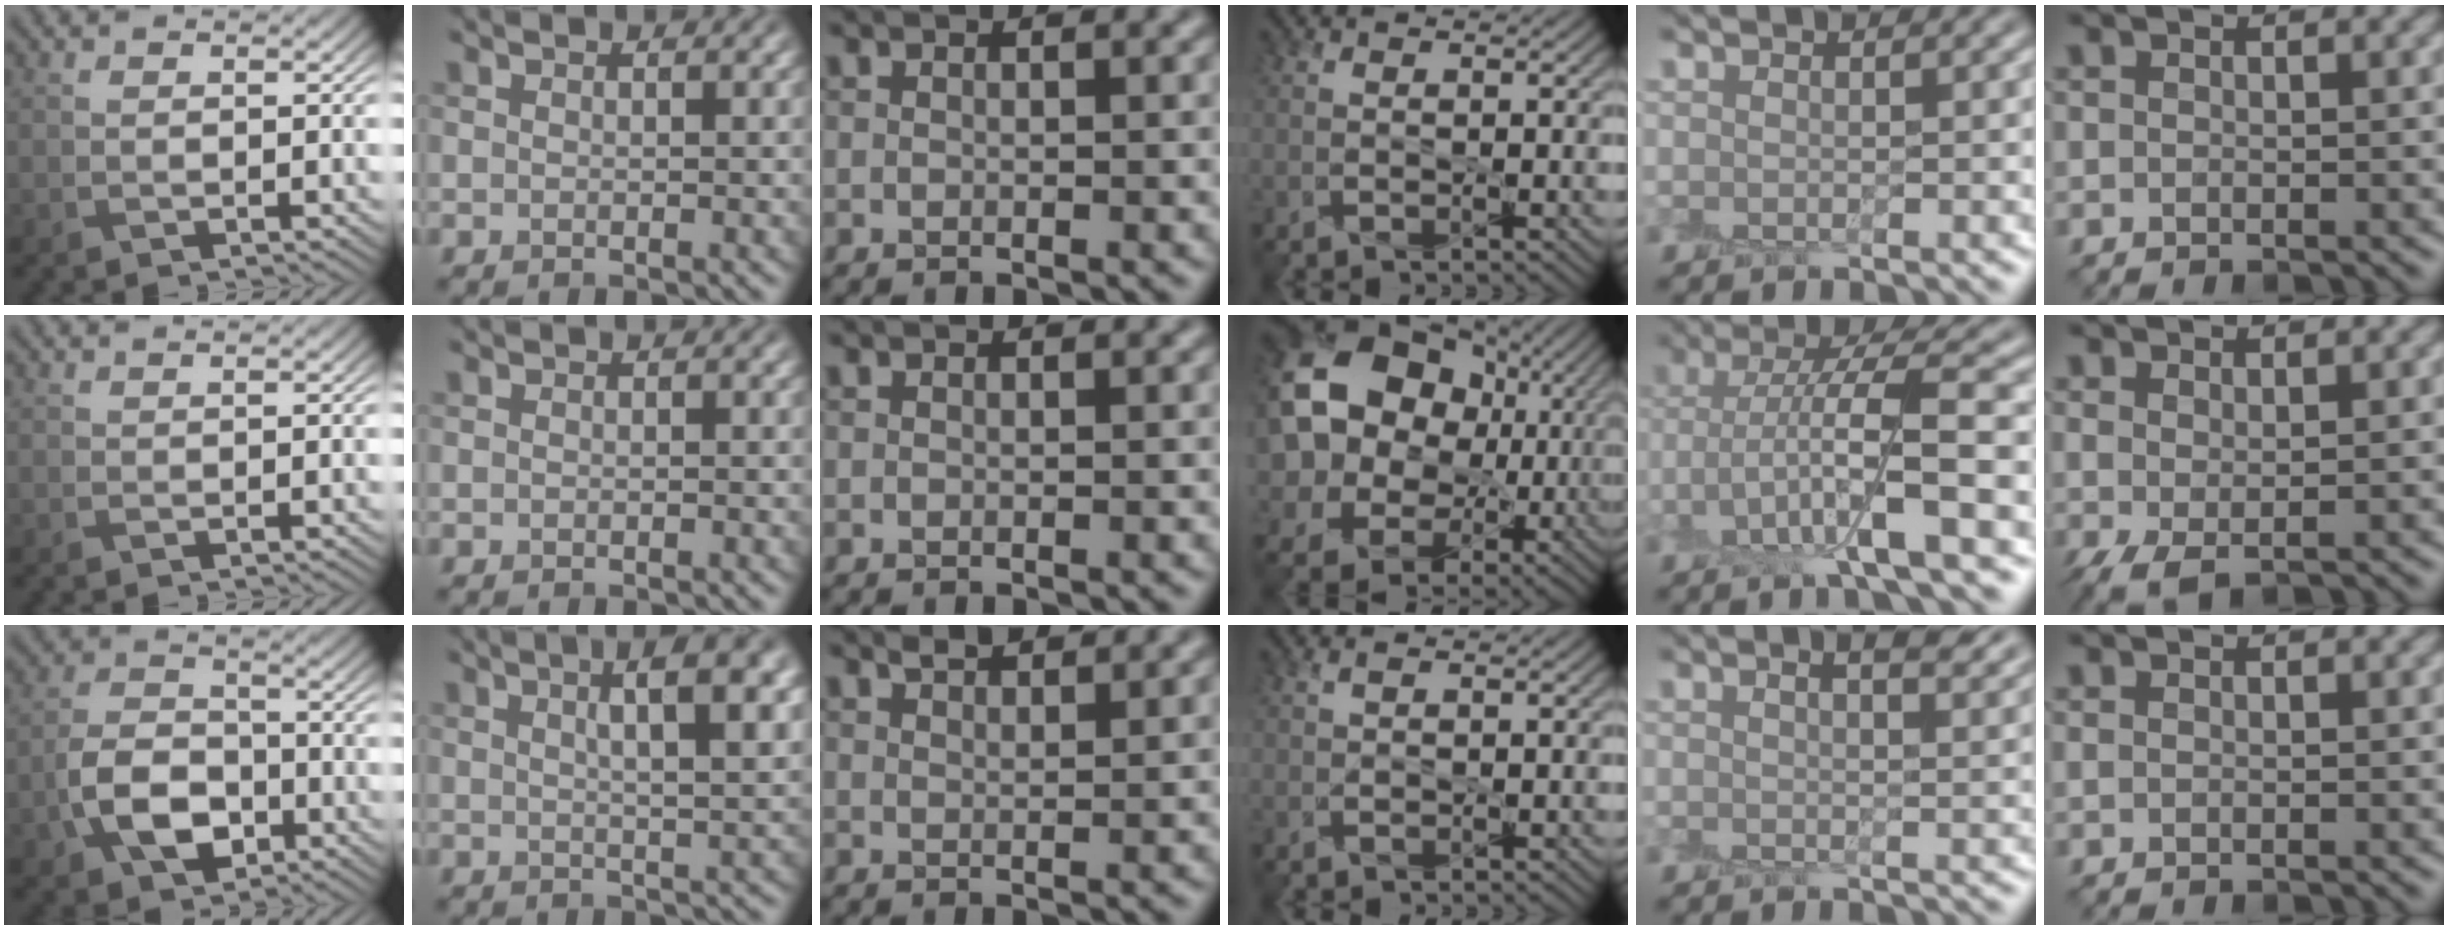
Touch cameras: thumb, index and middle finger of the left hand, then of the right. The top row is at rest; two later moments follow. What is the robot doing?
{"motion": "peel", "object": "shipping label"}